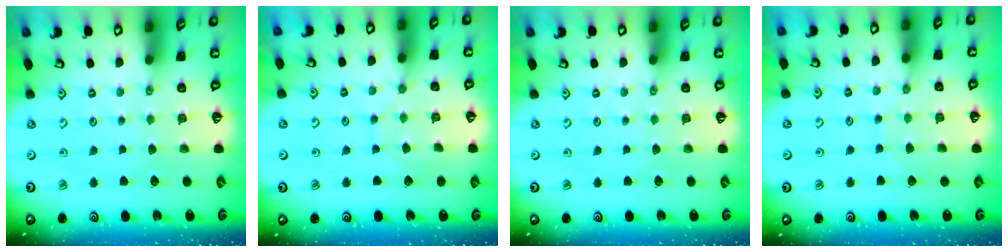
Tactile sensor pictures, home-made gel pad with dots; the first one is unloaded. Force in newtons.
{"total": 6.8, "press": 6.8, "slide": 0.6}
{"total": 0.0}
{"total": 4.9, "press": 4.8, "slide": 0.3}